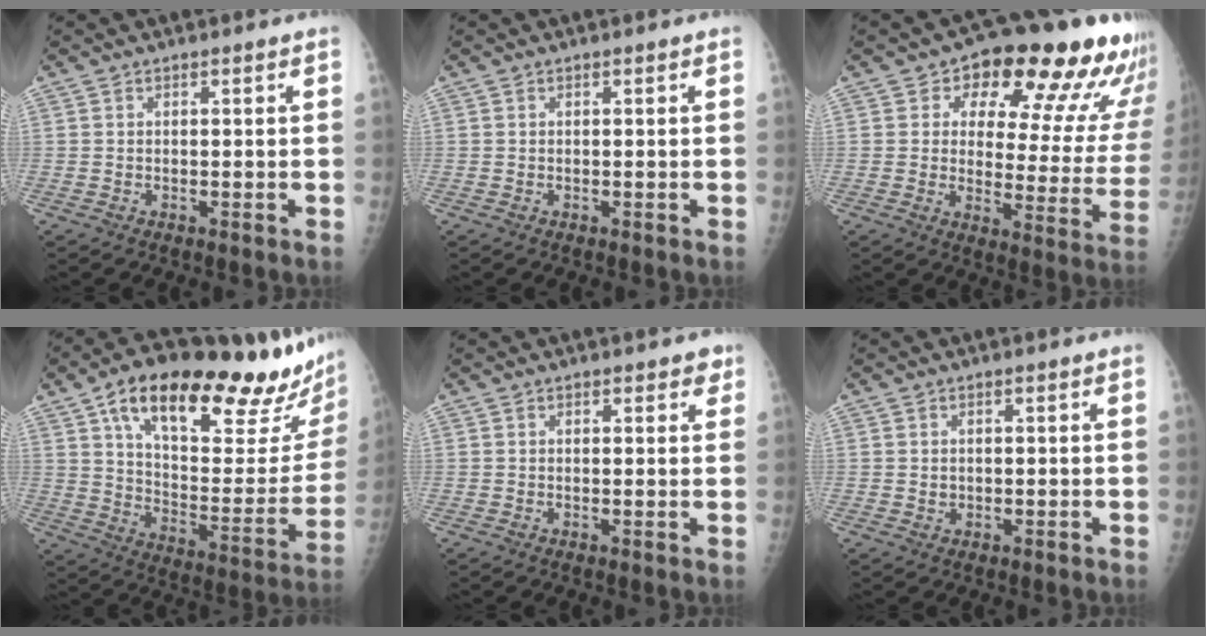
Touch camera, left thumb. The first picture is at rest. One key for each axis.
{"total": 0.0}
{"total": 21.0, "fx": 12.0, "fy": 9.3, "fz": 14.5, "tx": -0.142, "ty": -0.048, "tz": 0.152}
{"total": 33.4, "fx": 21.2, "fy": 10.2, "fz": 23.8, "tx": -0.324, "ty": -0.042, "tz": 0.320}
{"total": 2.3, "fx": 1.5, "fy": 1.2, "fz": 1.2, "tx": 0.005, "ty": -0.004, "tz": 0.014}
{"total": 1.1, "fx": 0.2, "fy": 1.0, "fz": 0.5, "tx": -0.007, "ty": 0.000, "tz": 0.007}